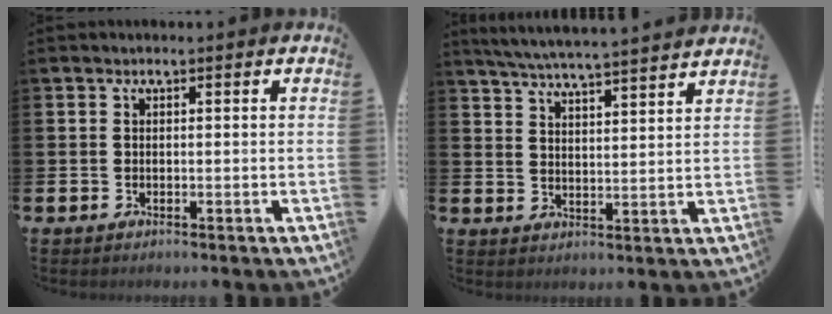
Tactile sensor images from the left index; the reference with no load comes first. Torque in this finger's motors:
{"motor_torque": [0.90, -1.23, 0.42, 0.11]}